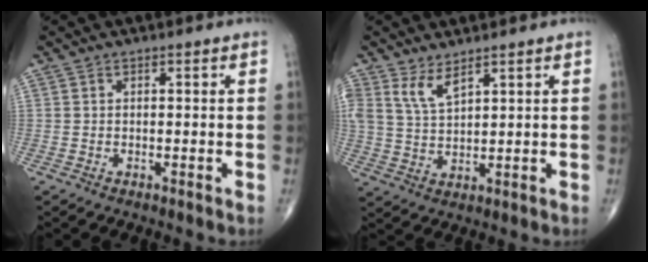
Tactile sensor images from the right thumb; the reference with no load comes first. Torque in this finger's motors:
{"motor_torque": [0.06, 0.08, 0.67, 0.58, 0.08]}